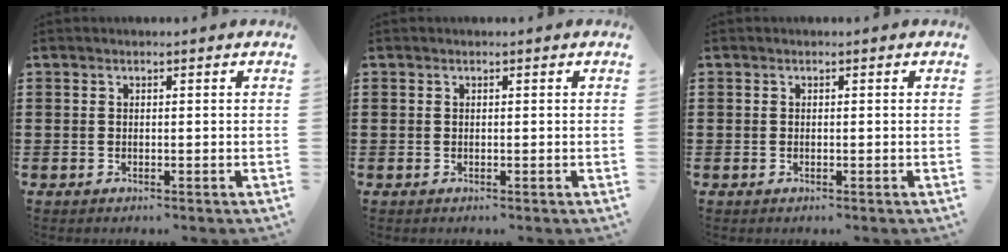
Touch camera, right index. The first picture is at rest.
{"total": 0.0}
{"total": 0.0}